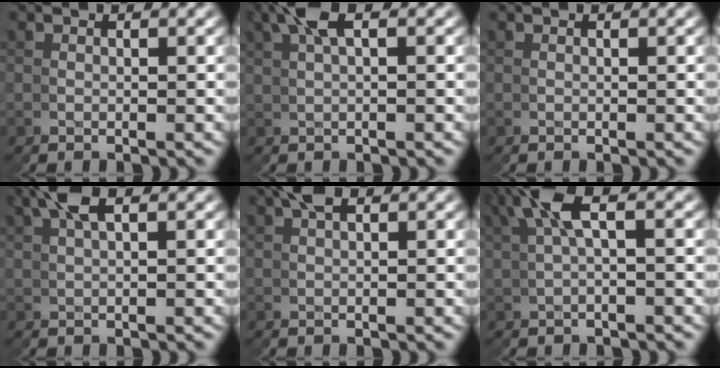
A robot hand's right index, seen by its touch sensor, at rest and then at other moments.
{"total": 2.5, "force": [1.6, 0.1, 2.0], "torque": [-0.020, 0.022, 0.022]}
{"total": 0.0}
{"total": 2.3, "force": [1.3, 0.0, 1.9], "torque": [-0.024, 0.017, 0.021]}
{"total": 2.2, "force": [1.2, 0.7, 1.7], "torque": [-0.018, 0.014, 0.018]}
{"total": 3.5, "force": [2.0, 0.8, 2.7], "torque": [-0.043, 0.020, 0.028]}